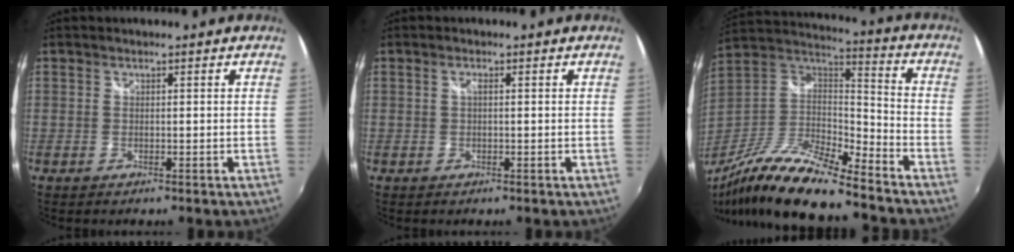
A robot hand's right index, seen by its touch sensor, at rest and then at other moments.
{"total": 0.9, "force": [0.1, 0.1, 0.8], "torque": [-0.015, 0.002, -0.001]}
{"total": 20.3, "force": [-15.5, 2.9, 12.7], "torque": [-0.244, -0.039, -0.292]}